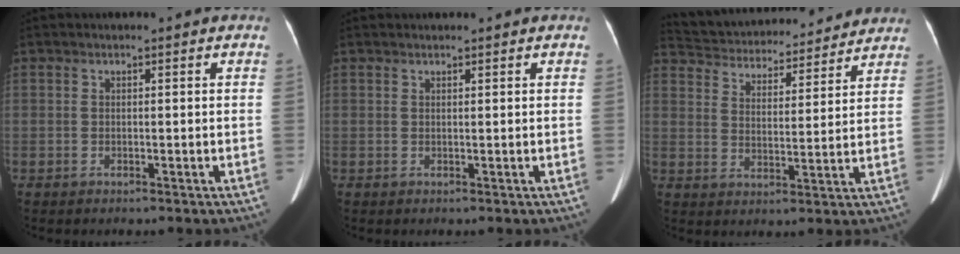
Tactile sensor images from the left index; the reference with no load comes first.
{"total": 1.8, "force": [1.7, 0.1, 0.7], "torque": [-0.008, 0.009, 0.021]}
{"total": 20.0, "force": [18.6, 4.9, 5.5], "torque": [-0.102, 0.018, 0.264]}